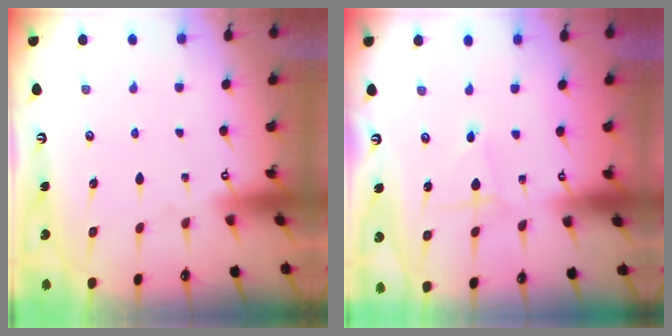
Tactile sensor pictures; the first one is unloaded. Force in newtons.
{"total": 1.4, "press": 1.4, "slide": 0.1}